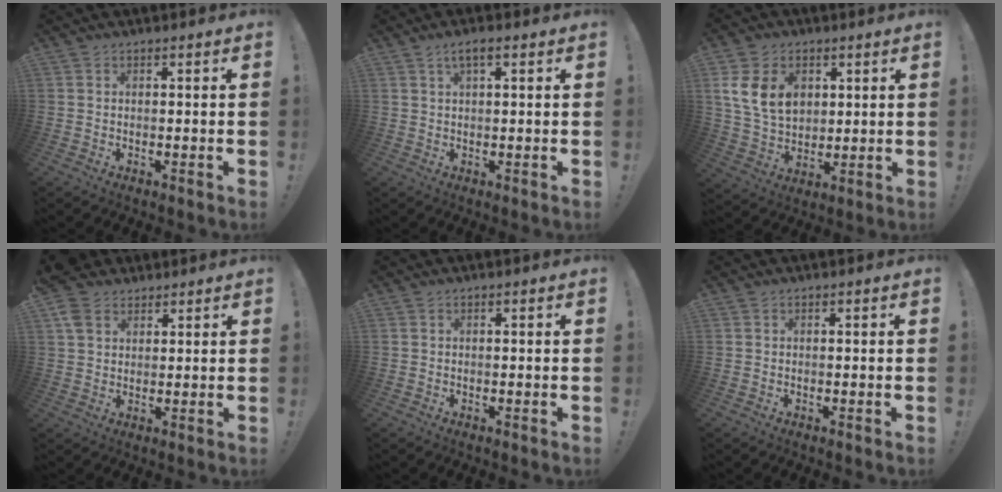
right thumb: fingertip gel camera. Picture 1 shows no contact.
{"total": 3.2, "force": [1.5, 0.9, 2.7], "torque": [-0.047, 0.001, 0.024]}
{"total": 14.0, "force": [4.5, 10.5, 8.1], "torque": [-0.139, -0.014, 0.092]}
{"total": 7.6, "force": [3.7, 5.7, 3.3], "torque": [-0.051, -0.008, 0.075]}
{"total": 0.0}
{"total": 0.0}